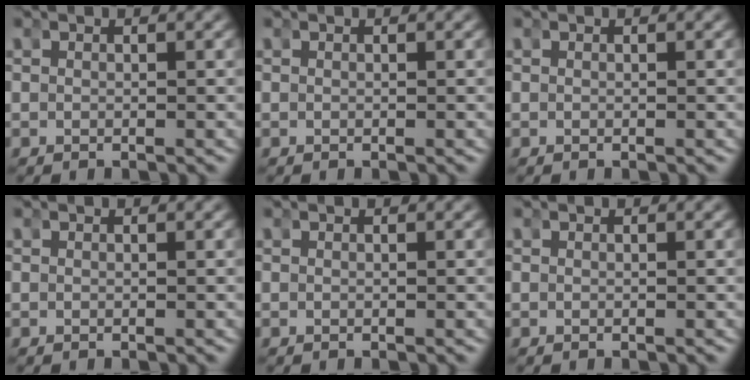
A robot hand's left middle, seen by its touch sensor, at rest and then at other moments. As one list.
[{"total": 0.0}, {"total": 0.0}, {"total": 0.0}, {"total": 0.0}, {"total": 0.0}]